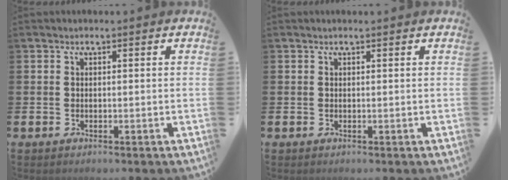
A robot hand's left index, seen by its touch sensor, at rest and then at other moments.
{"total": 0.0}